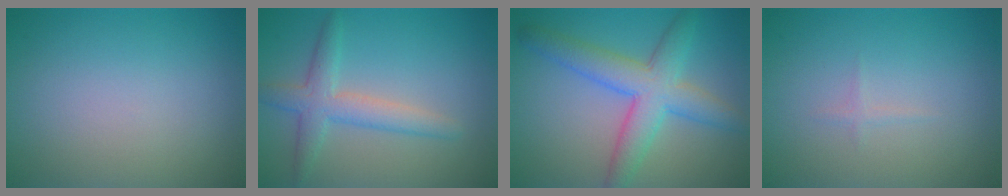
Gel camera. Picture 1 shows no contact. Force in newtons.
{"total": 2.8, "press": 2.8, "slide": 0.2}
{"total": 6.1, "press": 6.1, "slide": 0.2}
{"total": 0.5, "press": 0.5, "slide": 0.0}